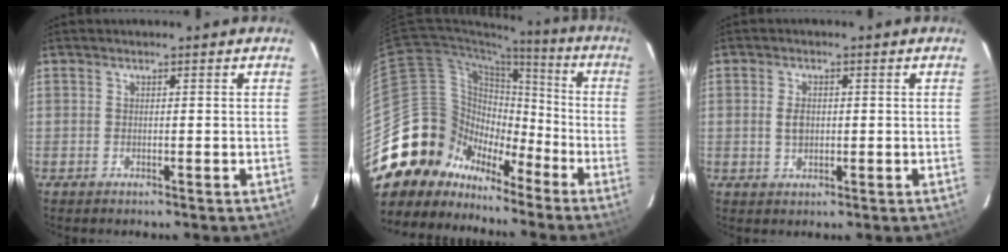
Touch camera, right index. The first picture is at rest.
{"total": 17.2, "force": [-11.5, 12.2, 3.5], "torque": [-0.082, 0.056, -0.196]}
{"total": 3.0, "force": [0.1, 2.0, 2.2], "torque": [-0.040, 0.004, 0.005]}